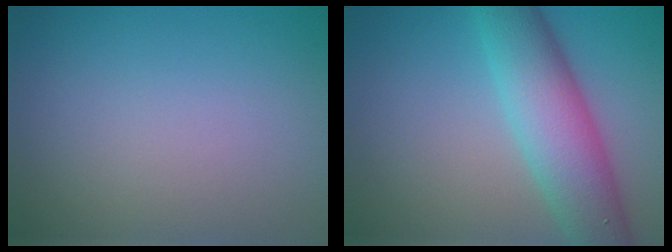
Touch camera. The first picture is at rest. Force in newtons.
{"total": 7.7, "press": 7.7, "slide": 0.2}